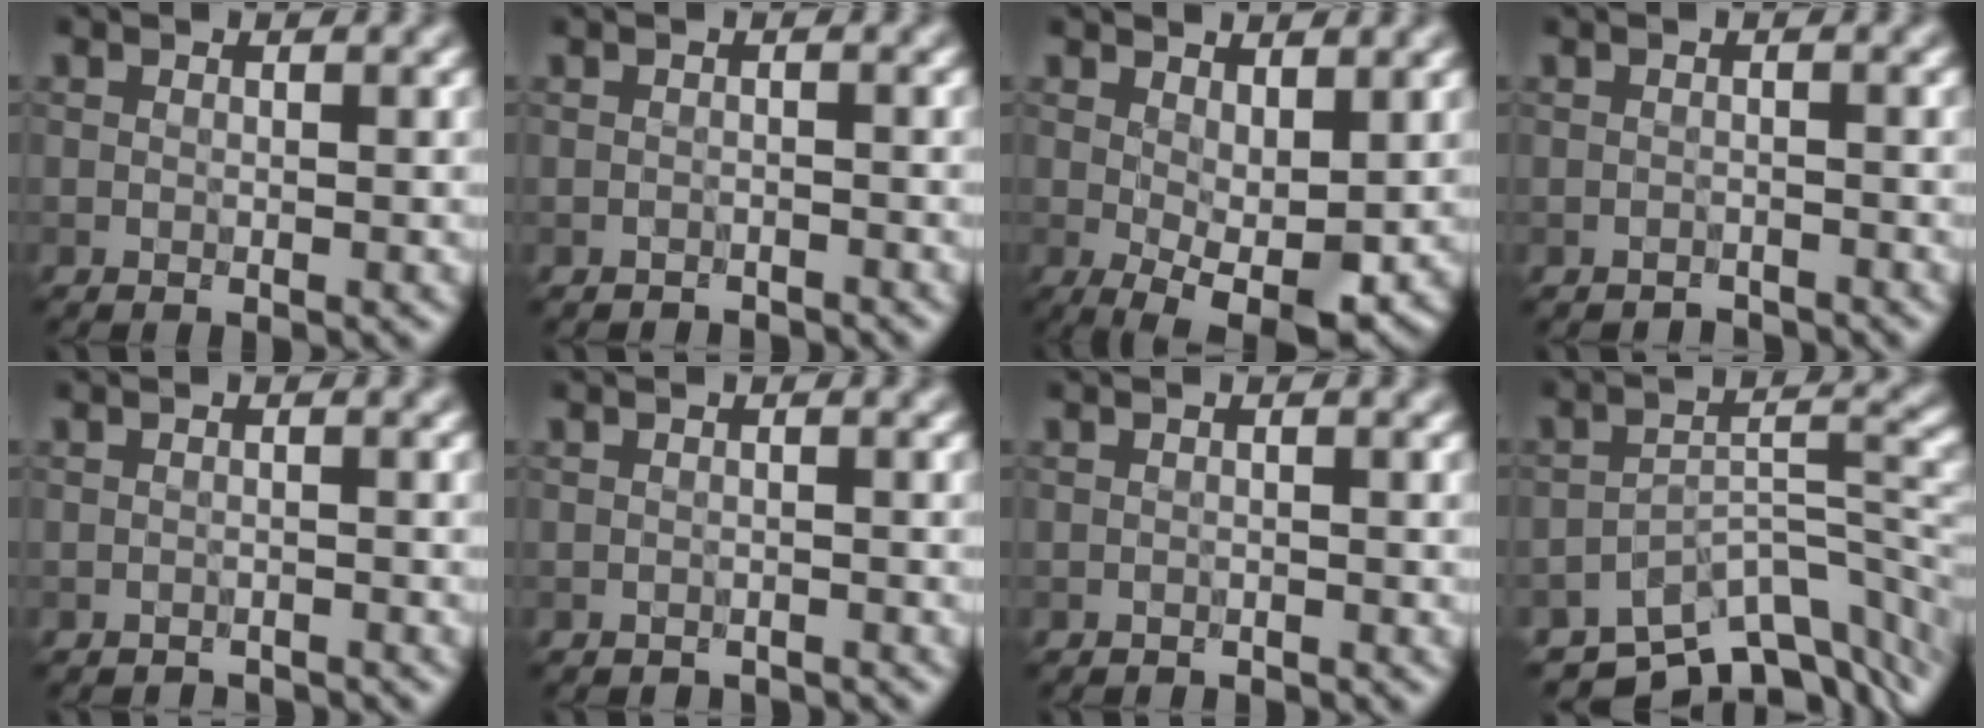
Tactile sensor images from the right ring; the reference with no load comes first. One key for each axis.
{"total": 1.5, "fx": -1.5, "fy": 0.2, "fz": 0.1, "tx": 0.003, "ty": -0.004, "tz": -0.024}
{"total": 4.7, "fx": 0.5, "fy": 1.9, "fz": 4.3, "tx": -0.073, "ty": -0.010, "tz": 0.014}
{"total": 1.4, "fx": -1.4, "fy": 0.3, "fz": 0.0, "tx": 0.002, "ty": -0.001, "tz": -0.023}
{"total": 1.7, "fx": -1.7, "fy": 0.2, "fz": 0.1, "tx": 0.003, "ty": -0.004, "tz": -0.024}
{"total": 1.4, "fx": -1.3, "fy": 0.2, "fz": 0.0, "tx": 0.002, "ty": -0.005, "tz": -0.019}
{"total": 0.8, "fx": -0.8, "fy": 0.1, "fz": 0.0, "tx": 0.000, "ty": -0.005, "tz": -0.013}
{"total": 8.9, "fx": -6.5, "fy": 3.7, "fz": 4.8, "tx": -0.062, "ty": -0.021, "tz": -0.098}